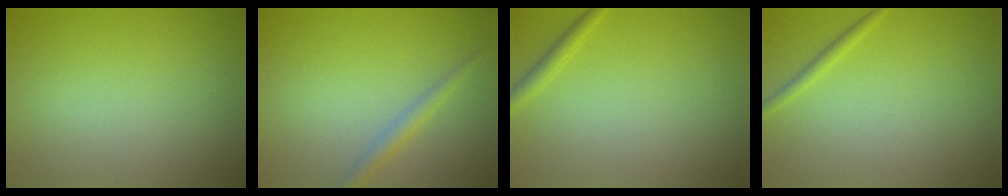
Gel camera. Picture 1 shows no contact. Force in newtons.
{"total": 1.6, "press": 1.6, "slide": 0.0}
{"total": 1.3, "press": 1.3, "slide": 0.1}
{"total": 1.1, "press": 1.1, "slide": 0.1}